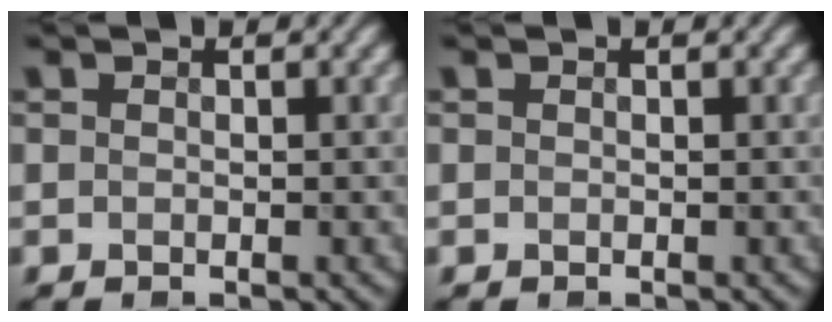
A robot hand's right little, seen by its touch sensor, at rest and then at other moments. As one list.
[{"total": 0.0}]